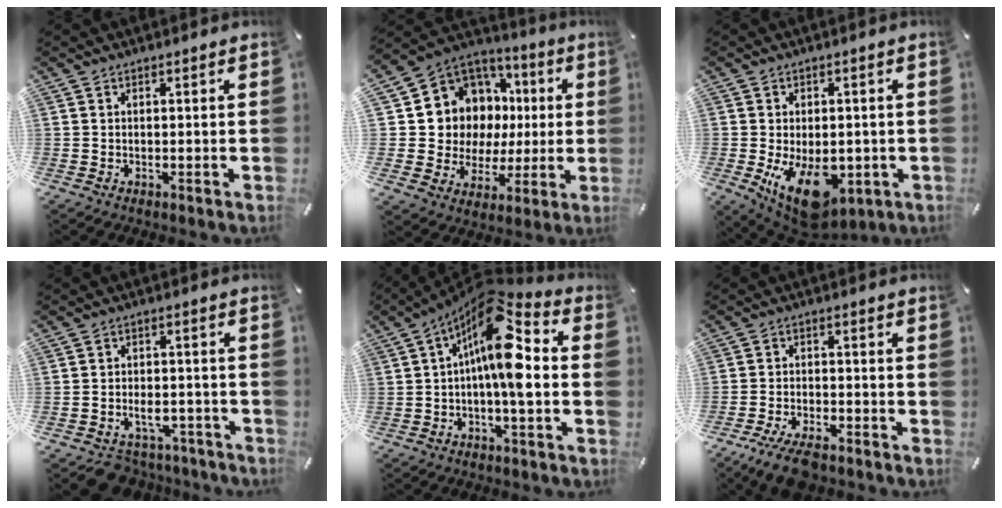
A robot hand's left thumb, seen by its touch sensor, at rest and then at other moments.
{"total": 11.3, "force": [2.6, 10.8, 2.3], "torque": [-0.048, -0.044, 0.070]}
{"total": 13.2, "force": [-4.2, 8.2, 9.5], "torque": [-0.148, 0.007, -0.067]}
{"total": 6.7, "force": [-3.5, 4.8, 3.0], "torque": [-0.045, 0.027, -0.057]}
{"total": 15.7, "force": [2.0, 5.4, 14.5], "torque": [-0.266, -0.021, 0.029]}
{"total": 7.7, "force": [-6.0, 2.9, 4.0], "torque": [-0.079, 0.024, -0.112]}